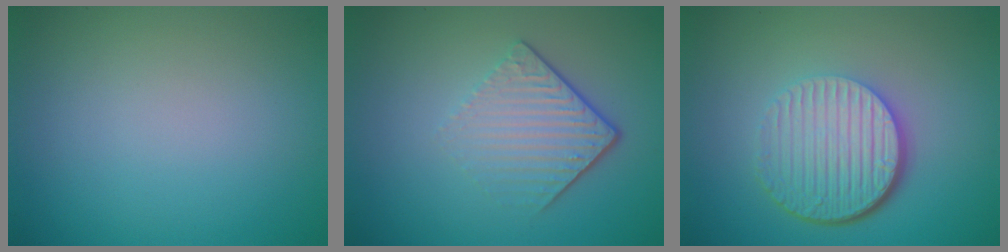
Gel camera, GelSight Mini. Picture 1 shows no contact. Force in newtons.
{"total": 4.3, "press": 2.9, "slide": 3.2}
{"total": 6.7, "press": 4.4, "slide": 5.0}